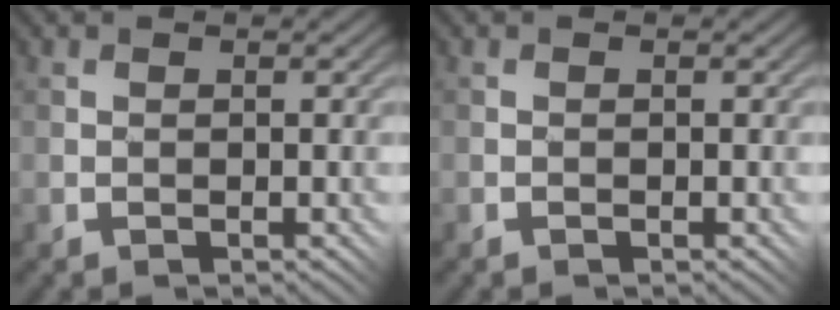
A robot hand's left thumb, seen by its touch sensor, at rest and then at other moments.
{"total": 0.0}